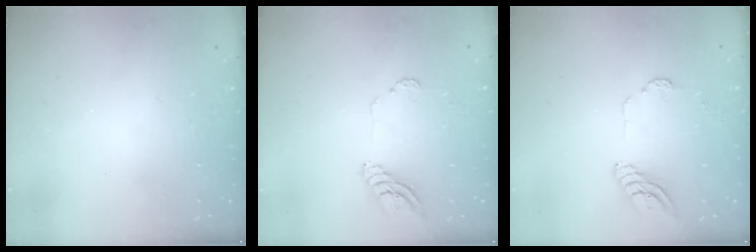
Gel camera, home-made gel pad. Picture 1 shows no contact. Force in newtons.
{"total": 9.4, "press": 9.3, "slide": 0.9}
{"total": 10.5, "press": 10.4, "slide": 1.1}